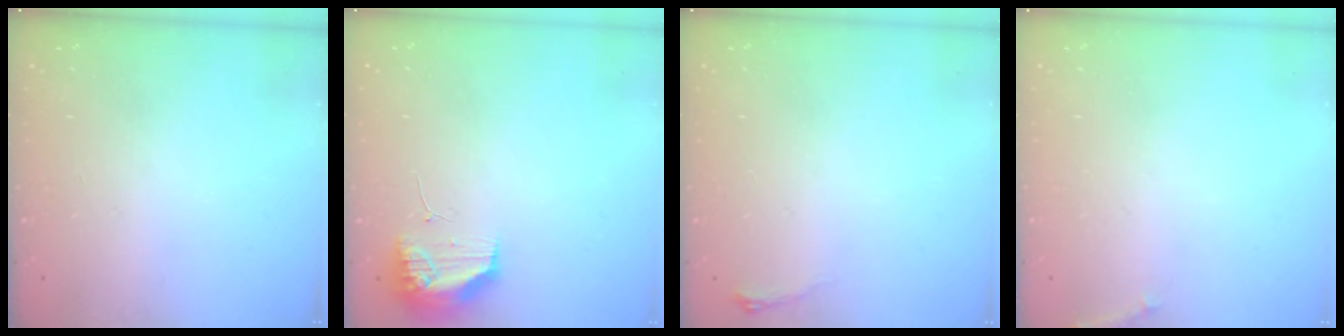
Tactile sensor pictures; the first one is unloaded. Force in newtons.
{"total": 9.7, "press": 9.7, "slide": 0.9}
{"total": 3.1, "press": 3.0, "slide": 0.9}
{"total": 5.1, "press": 4.8, "slide": 1.8}